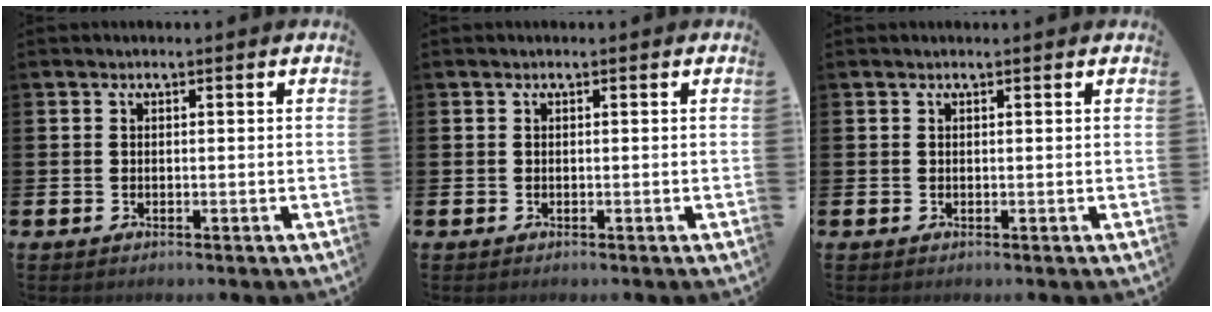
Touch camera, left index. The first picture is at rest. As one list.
[{"total": 0.0}, {"total": 0.0}]